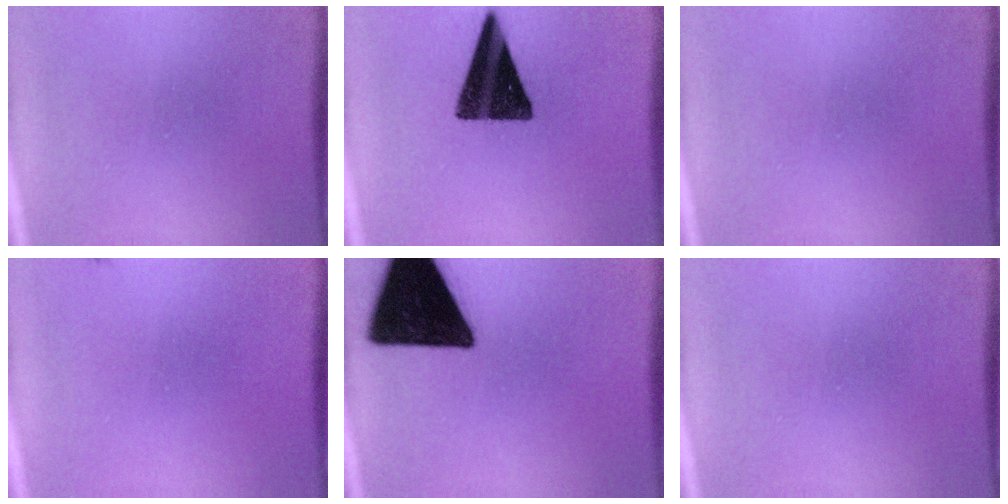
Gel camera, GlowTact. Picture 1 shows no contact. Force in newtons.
{"total": 16.1}
{"total": 0.0}
{"total": 0.7}
{"total": 19.8}
{"total": 0.0}